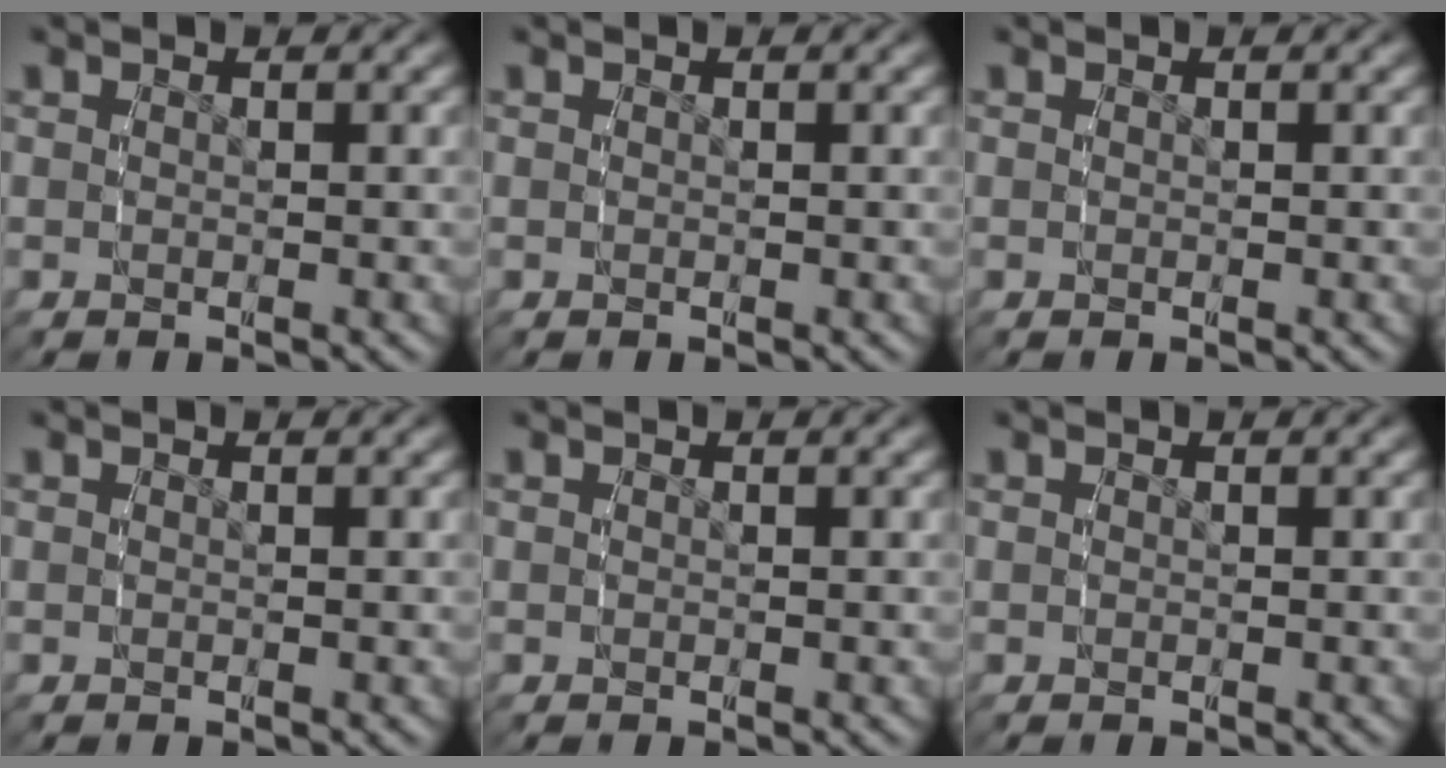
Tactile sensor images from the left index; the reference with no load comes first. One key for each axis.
{"total": 0.0}
{"total": 0.0}
{"total": 0.0}
{"total": 0.0}
{"total": 0.0}